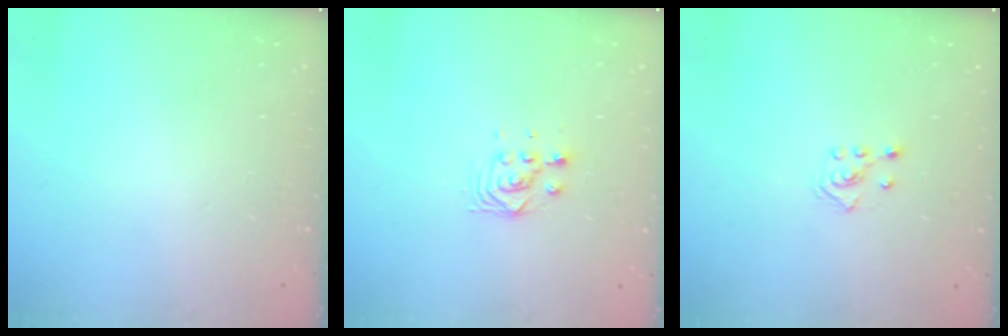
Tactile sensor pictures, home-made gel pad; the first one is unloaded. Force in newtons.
{"total": 3.5, "press": 3.5, "slide": 0.0}
{"total": 2.8, "press": 2.7, "slide": 0.5}